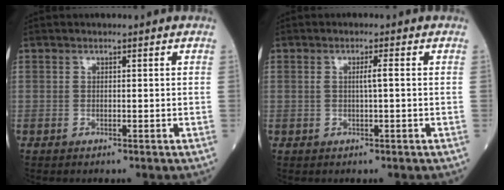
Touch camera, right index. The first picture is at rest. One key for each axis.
{"total": 1.7, "fx": 0.1, "fy": -0.1, "fz": 1.7, "tx": -0.031, "ty": 0.001, "tz": 0.001}